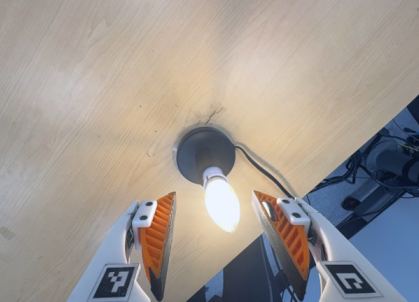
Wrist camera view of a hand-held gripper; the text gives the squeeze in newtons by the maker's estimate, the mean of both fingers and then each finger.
{"total": 0.0}